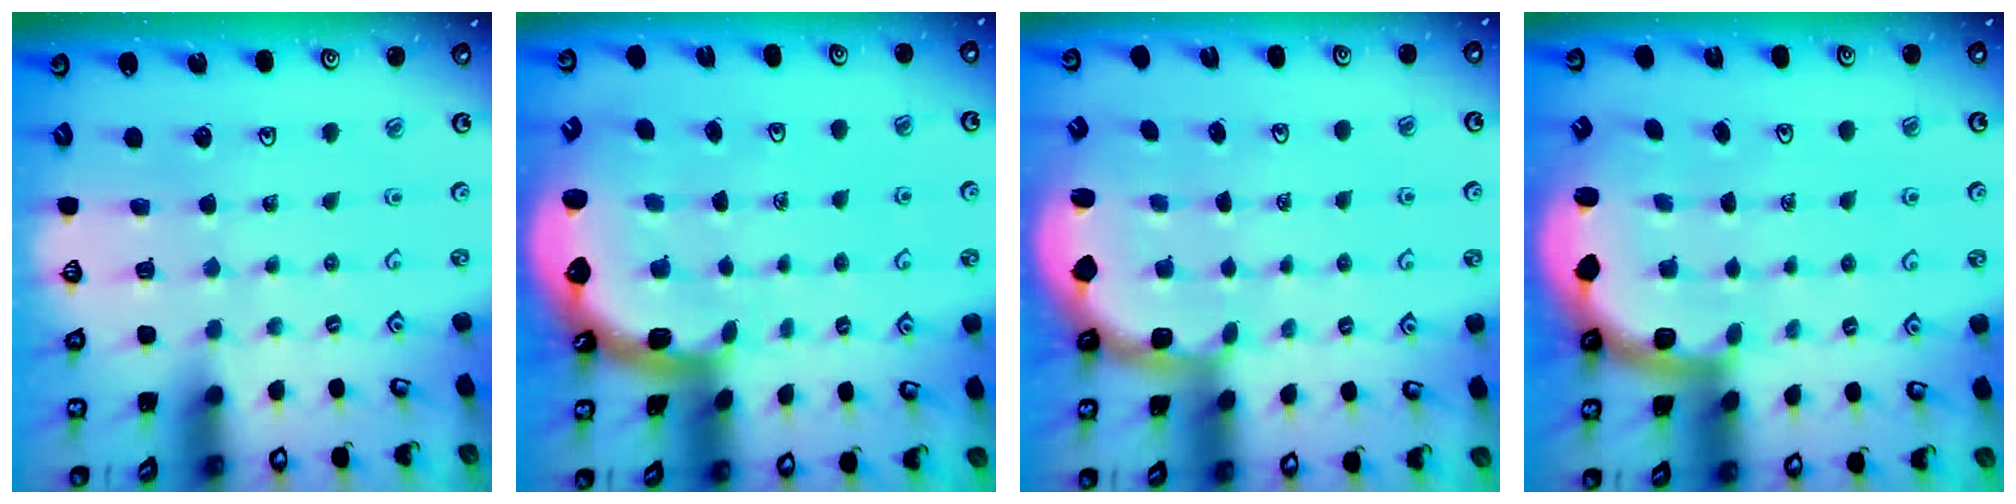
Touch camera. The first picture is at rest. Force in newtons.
{"total": 3.4, "press": 2.6, "slide": 2.3}
{"total": 2.3, "press": 1.2, "slide": 1.9}
{"total": 3.3, "press": 2.9, "slide": 1.7}